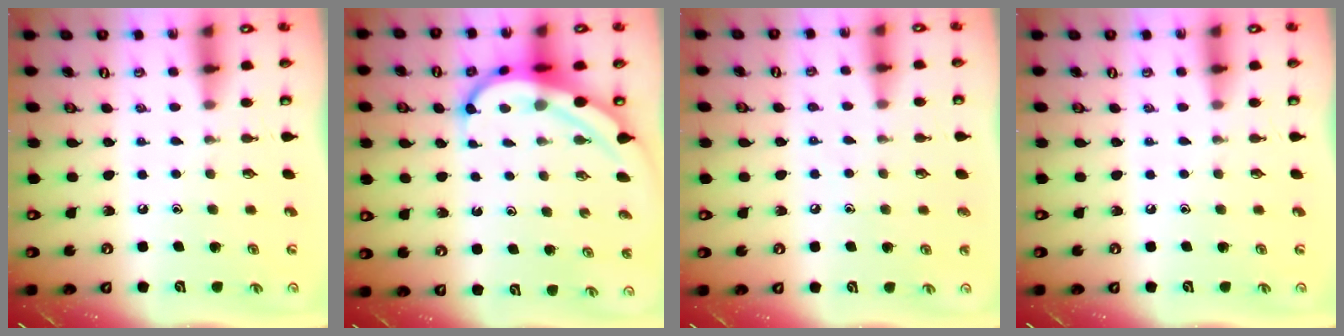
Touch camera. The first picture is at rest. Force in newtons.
{"total": 6.7, "press": 6.7, "slide": 0.7}
{"total": 6.3, "press": 6.3, "slide": 0.6}
{"total": 0.0}